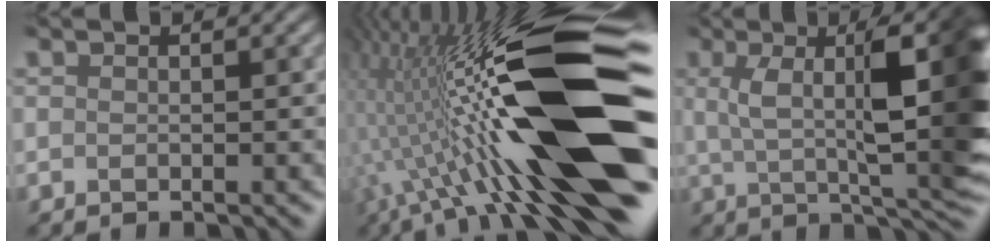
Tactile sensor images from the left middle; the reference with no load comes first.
{"total": 17.1, "force": [0.4, 4.4, 16.6], "torque": [-0.270, 0.017, -0.005]}
{"total": 10.9, "force": [3.2, 2.6, 10.1], "torque": [-0.136, 0.006, 0.054]}